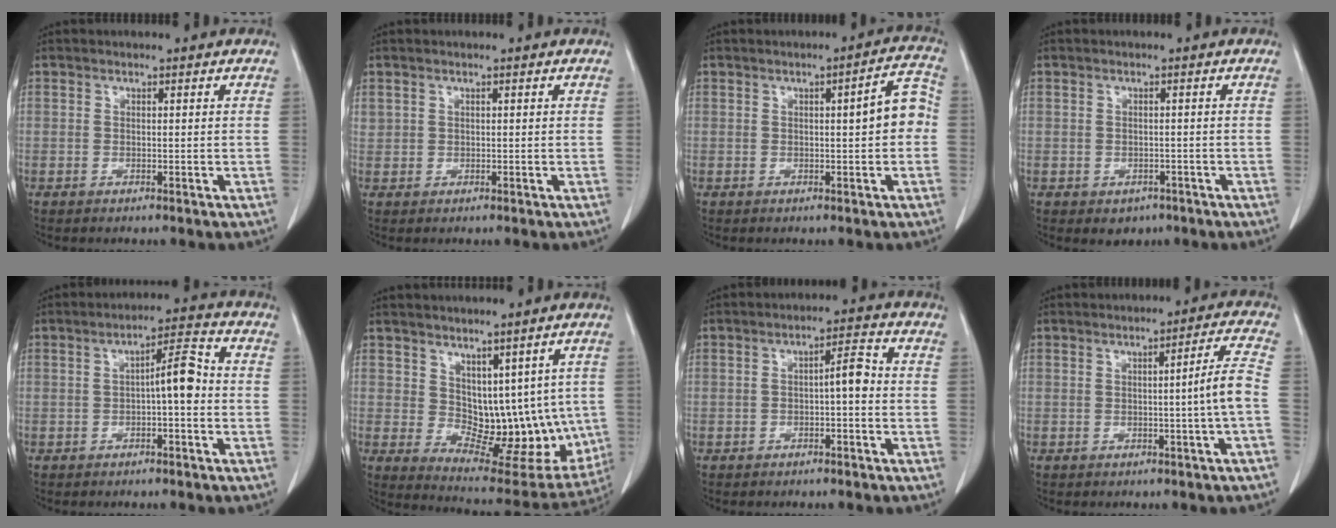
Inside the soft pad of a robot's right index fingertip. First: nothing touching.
{"total": 1.0, "force": [0.6, 0.8, 0.1], "torque": [0.006, 0.010, 0.011]}
{"total": 5.2, "force": [0.0, 0.9, 5.1], "torque": [-0.063, 0.019, -0.004]}
{"total": 2.5, "force": [-1.4, 1.9, 0.9], "torque": [-0.006, 0.004, -0.009]}
{"total": 5.4, "force": [-0.5, 1.0, 5.3], "torque": [-0.077, 0.019, -0.009]}
{"total": 12.7, "force": [2.2, 7.6, 9.9], "torque": [-0.113, -0.003, 0.060]}
{"total": 3.8, "force": [-0.5, 0.8, 3.6], "torque": [-0.053, 0.016, -0.008]}
{"total": 4.6, "force": [-1.0, -1.2, 4.3], "torque": [-0.060, 0.004, -0.015]}